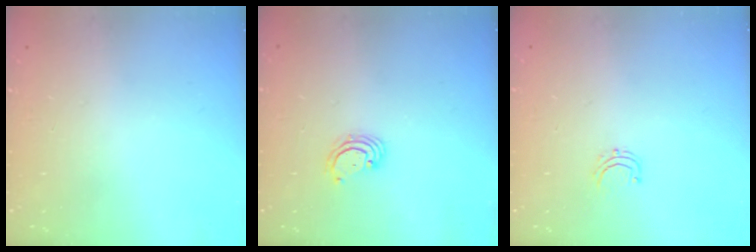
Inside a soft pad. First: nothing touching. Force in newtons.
{"total": 3.2, "press": 3.2, "slide": 0.3}
{"total": 3.6, "press": 3.5, "slide": 0.4}